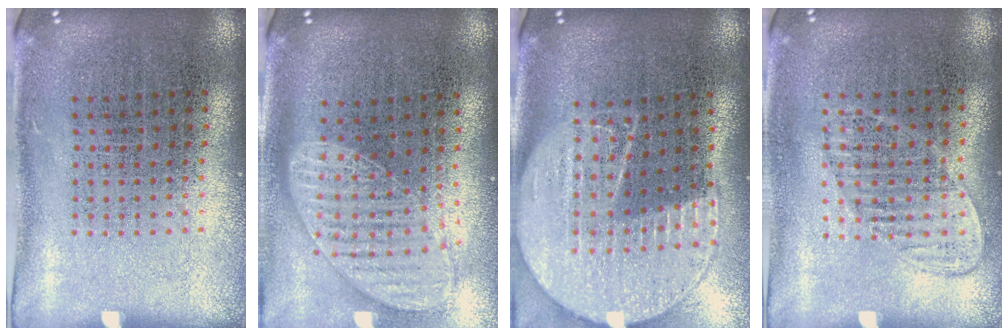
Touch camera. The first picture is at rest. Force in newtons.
{"total": 1.5, "press": 1.3, "slide": 0.8}
{"total": 2.1, "press": 1.8, "slide": 1.1}
{"total": 1.2, "press": 1.1, "slide": 0.5}